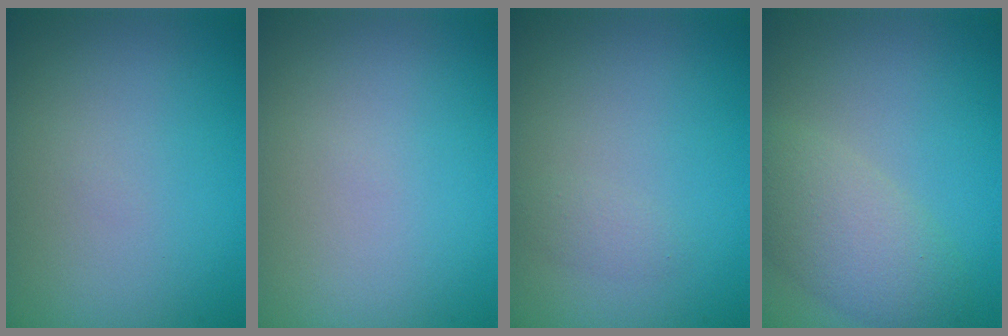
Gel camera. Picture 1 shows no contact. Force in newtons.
{"total": 0.0}
{"total": 0.9, "press": 0.9, "slide": 0.1}
{"total": 4.1, "press": 4.1, "slide": 0.3}